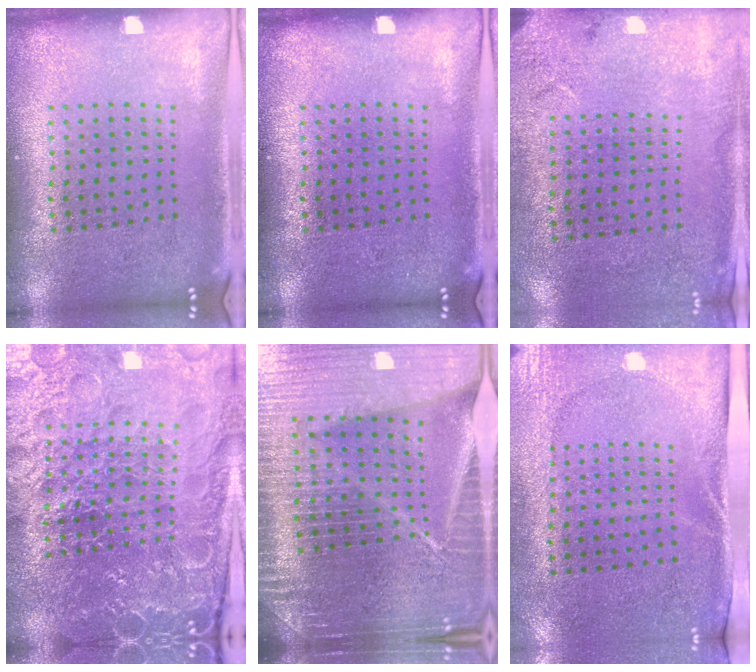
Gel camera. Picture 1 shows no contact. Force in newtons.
{"total": 0.0}
{"total": 2.8, "press": 2.2, "slide": 1.6}
{"total": 5.1, "press": 4.9, "slide": 1.6}
{"total": 6.8, "press": 5.8, "slide": 3.5}
{"total": 2.7, "press": 2.2, "slide": 1.5}